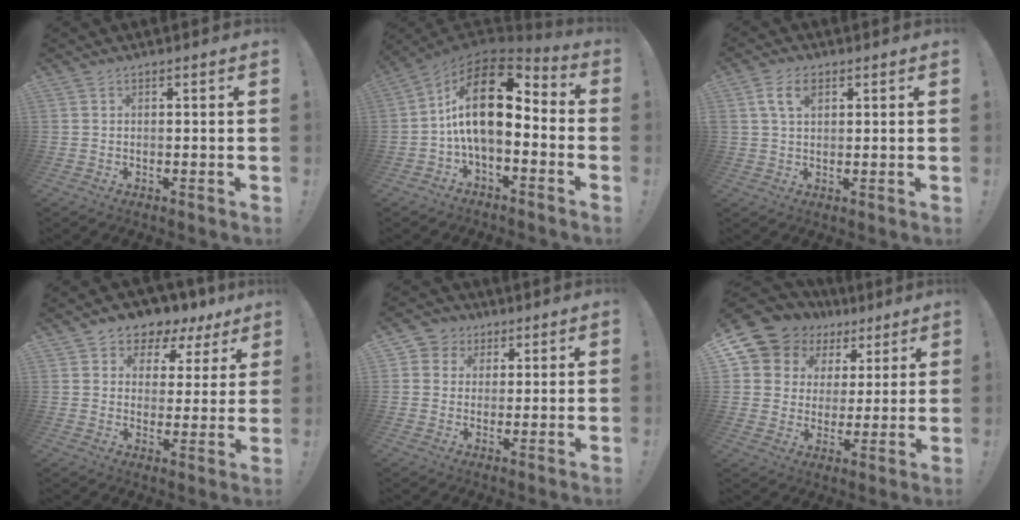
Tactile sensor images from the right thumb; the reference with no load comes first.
{"total": 18.2, "force": [2.9, 8.7, 15.7], "torque": [-0.290, -0.006, 0.053]}
{"total": 5.5, "force": [2.2, 2.9, 4.1], "torque": [-0.074, 0.003, 0.039]}
{"total": 5.5, "force": [3.4, 4.3, 1.0], "torque": [-0.015, -0.033, 0.065]}
{"total": 5.7, "force": [1.4, 5.4, 0.9], "torque": [-0.015, -0.003, 0.029]}
{"total": 10.5, "force": [6.4, 8.0, 2.6], "torque": [-0.055, -0.049, 0.128]}